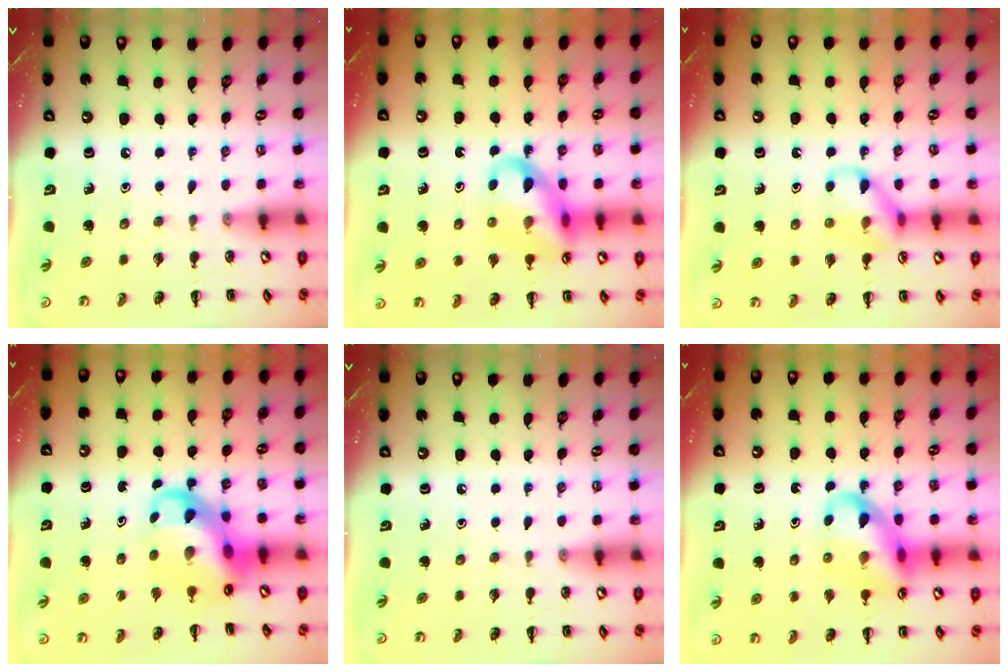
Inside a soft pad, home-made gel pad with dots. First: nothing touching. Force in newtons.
{"total": 15.8, "press": 15.5, "slide": 2.8}
{"total": 11.0, "press": 11.0, "slide": 0.3}
{"total": 7.6, "press": 7.3, "slide": 2.1}
{"total": 0.0}
{"total": 15.5, "press": 15.1, "slide": 3.4}